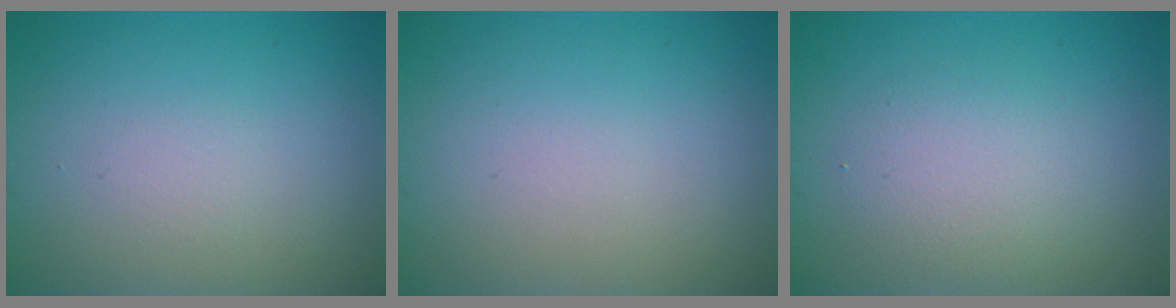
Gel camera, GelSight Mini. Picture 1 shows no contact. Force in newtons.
{"total": 0.0}
{"total": 2.6, "press": 2.6, "slide": 0.1}